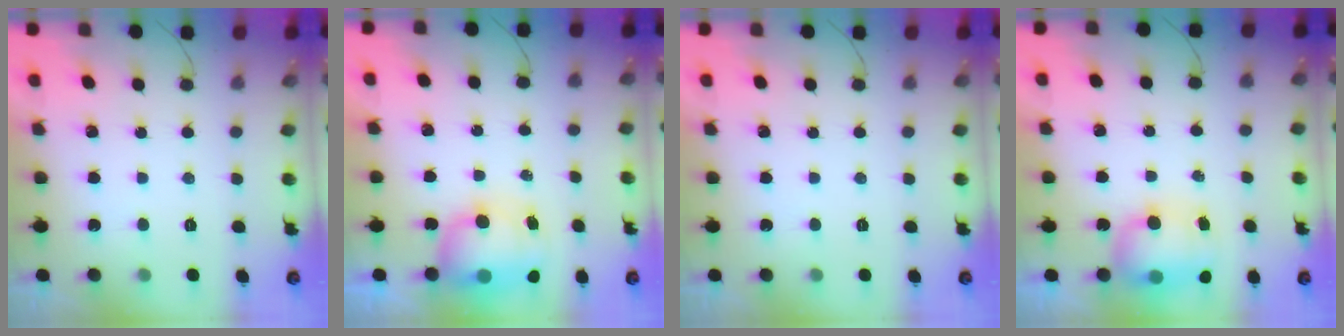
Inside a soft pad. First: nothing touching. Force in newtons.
{"total": 8.7, "press": 8.6, "slide": 1.6}
{"total": 0.0}
{"total": 10.7, "press": 9.1, "slide": 5.6}